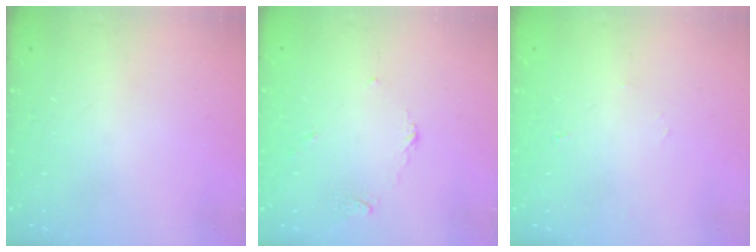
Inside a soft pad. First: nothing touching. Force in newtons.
{"total": 2.9, "press": 2.9, "slide": 0.3}
{"total": 2.4, "press": 2.4, "slide": 0.2}